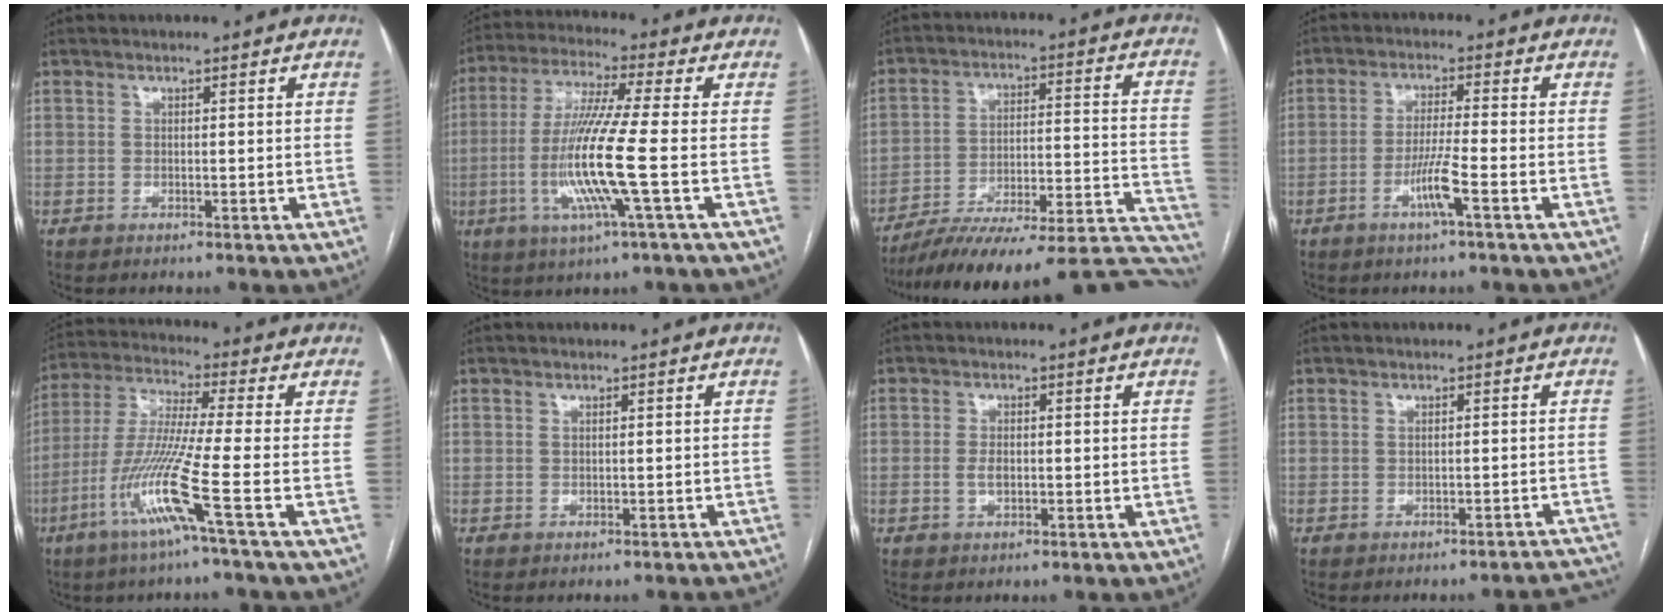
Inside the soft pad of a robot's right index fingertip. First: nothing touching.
{"total": 12.8, "force": [-2.8, -1.0, 12.4], "torque": [-0.256, -0.015, -0.062]}
{"total": 29.0, "force": [-26.4, 3.6, 11.5], "torque": [-0.075, 0.018, -0.363]}
{"total": 5.3, "force": [-2.5, -0.5, 4.7], "torque": [-0.091, -0.007, -0.049]}
{"total": 12.2, "force": [-5.3, -2.0, 10.8], "torque": [-0.221, -0.020, -0.110]}
{"total": 0.5, "force": [-0.4, 0.2, 0.3], "torque": [-0.002, 0.003, -0.004]}
{"total": 2.1, "force": [-0.3, 1.0, 1.8], "torque": [-0.038, 0.001, -0.004]}
{"total": 3.8, "force": [-3.7, 0.7, 0.6], "torque": [0.016, 0.007, -0.039]}